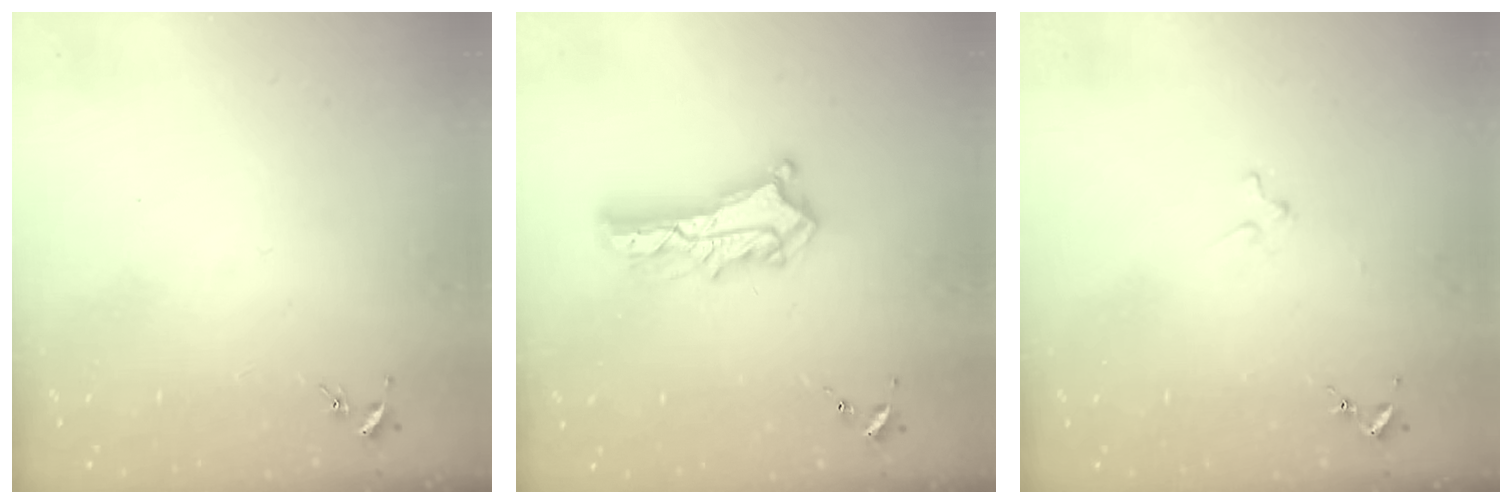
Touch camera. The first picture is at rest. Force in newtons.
{"total": 5.8, "press": 5.8, "slide": 0.4}
{"total": 1.1, "press": 1.1, "slide": 0.1}